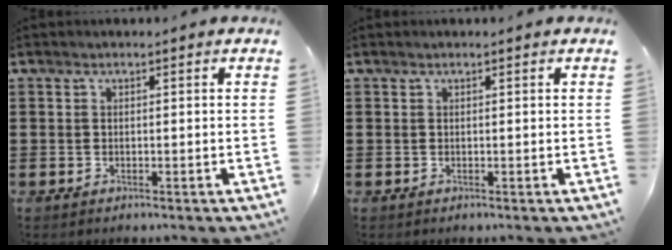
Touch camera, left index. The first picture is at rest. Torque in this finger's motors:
{"motor_torque": [0.08, 0.13, 0.02, -0.01]}